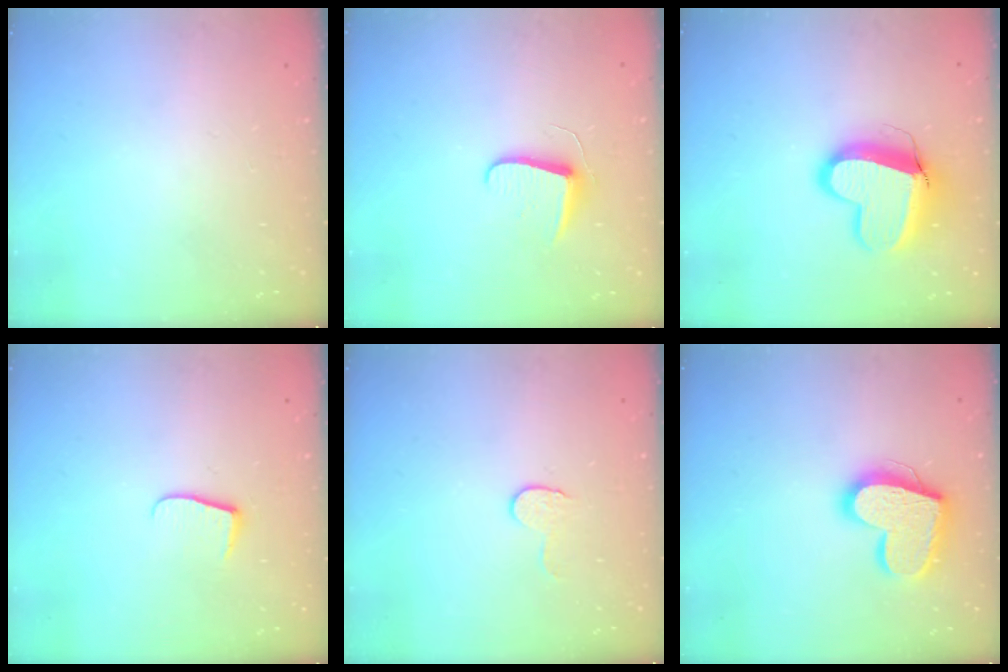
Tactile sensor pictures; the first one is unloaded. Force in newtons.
{"total": 7.1, "press": 7.1, "slide": 0.7}
{"total": 13.1, "press": 13.0, "slide": 1.3}
{"total": 6.5, "press": 6.5, "slide": 0.6}
{"total": 4.6, "press": 4.6, "slide": 0.4}
{"total": 17.7, "press": 17.7, "slide": 1.5}